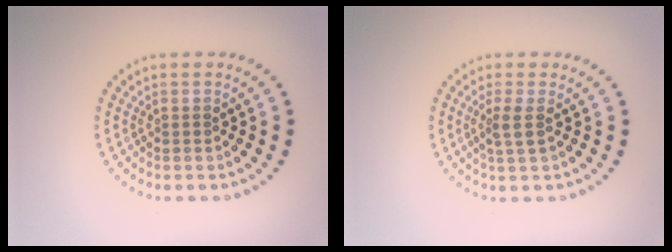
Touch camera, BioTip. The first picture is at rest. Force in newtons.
{"total": 1.6, "press": 1.3, "slide": 0.9}